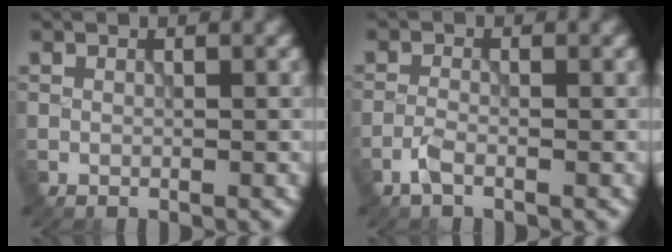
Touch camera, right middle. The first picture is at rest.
{"total": 1.5, "force": [-1.0, 0.4, 1.0], "torque": [-0.027, 0.002, -0.027]}